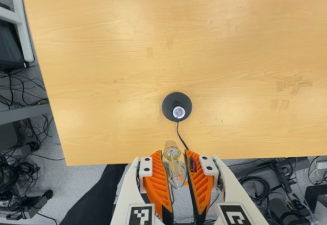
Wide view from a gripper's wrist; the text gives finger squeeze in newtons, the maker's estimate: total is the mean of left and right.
{"total": 20.7, "left": 24.9, "right": 16.5}